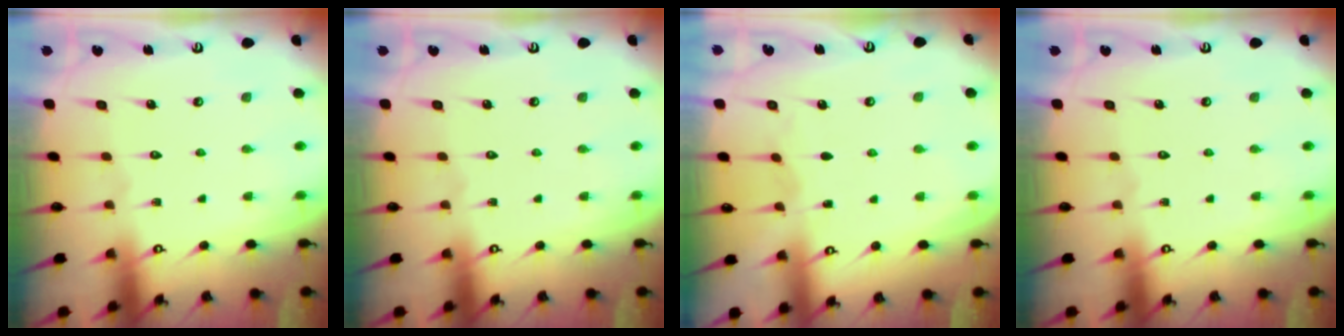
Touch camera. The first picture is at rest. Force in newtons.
{"total": 0.0}
{"total": 3.0, "press": 3.0, "slide": 0.4}
{"total": 0.0}